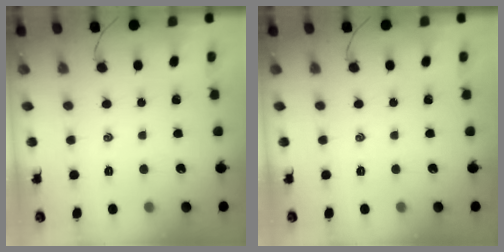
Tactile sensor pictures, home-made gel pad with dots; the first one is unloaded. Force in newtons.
{"total": 0.0}